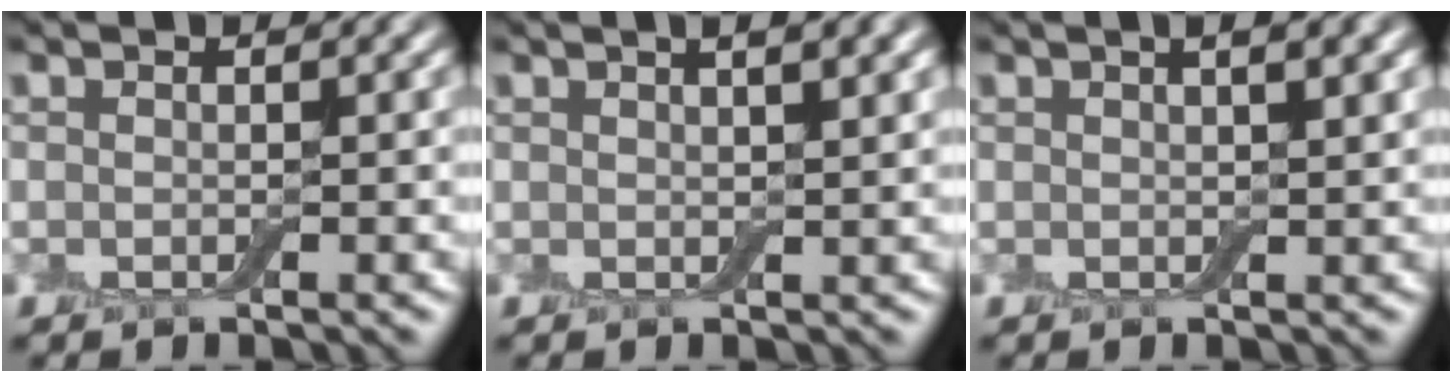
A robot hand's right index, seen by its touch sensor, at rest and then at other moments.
{"total": 3.6, "force": [1.9, 1.2, 2.8], "torque": [-0.017, 0.009, 0.014]}
{"total": 3.2, "force": [1.6, 1.0, 2.6], "torque": [-0.019, 0.007, 0.013]}